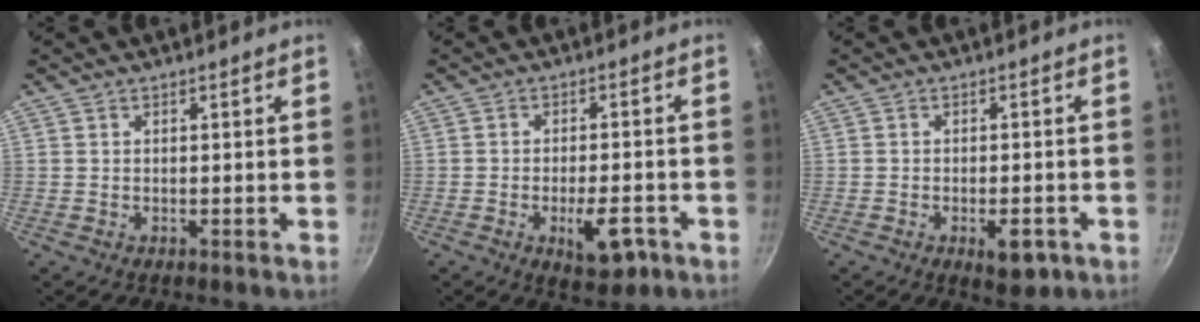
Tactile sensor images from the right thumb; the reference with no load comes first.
{"total": 7.7, "force": [-3.2, 3.4, 6.1], "torque": [-0.066, 0.014, -0.040]}
{"total": 5.2, "force": [-2.2, 2.5, 4.1], "torque": [-0.043, 0.014, -0.024]}